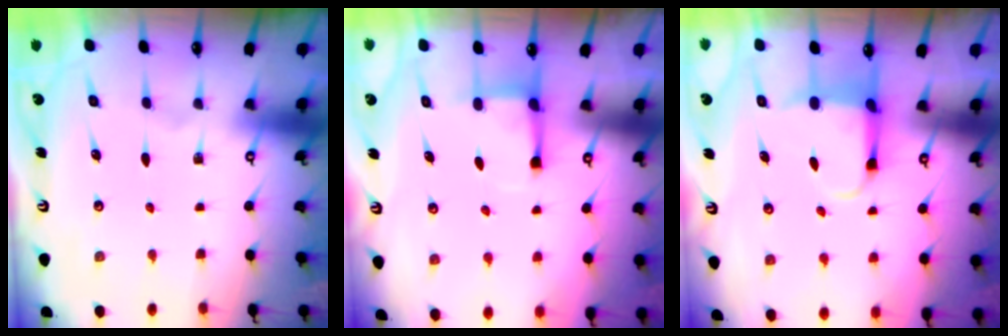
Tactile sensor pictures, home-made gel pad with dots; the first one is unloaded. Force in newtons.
{"total": 2.2, "press": 2.2, "slide": 0.5}
{"total": 3.9, "press": 3.8, "slide": 1.1}